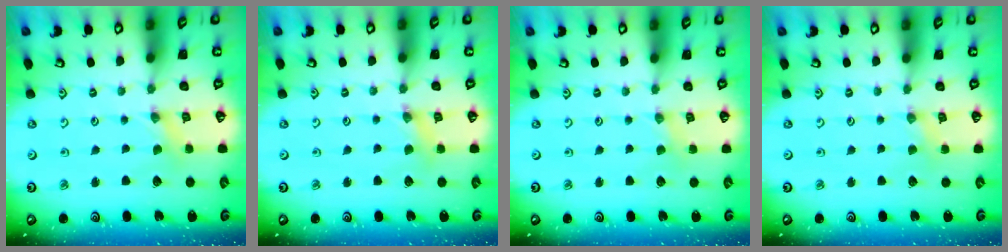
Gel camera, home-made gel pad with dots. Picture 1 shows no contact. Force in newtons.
{"total": 2.7, "press": 2.7, "slide": 0.2}
{"total": 1.1, "press": 1.0, "slide": 0.3}
{"total": 2.4, "press": 2.4, "slide": 0.5}